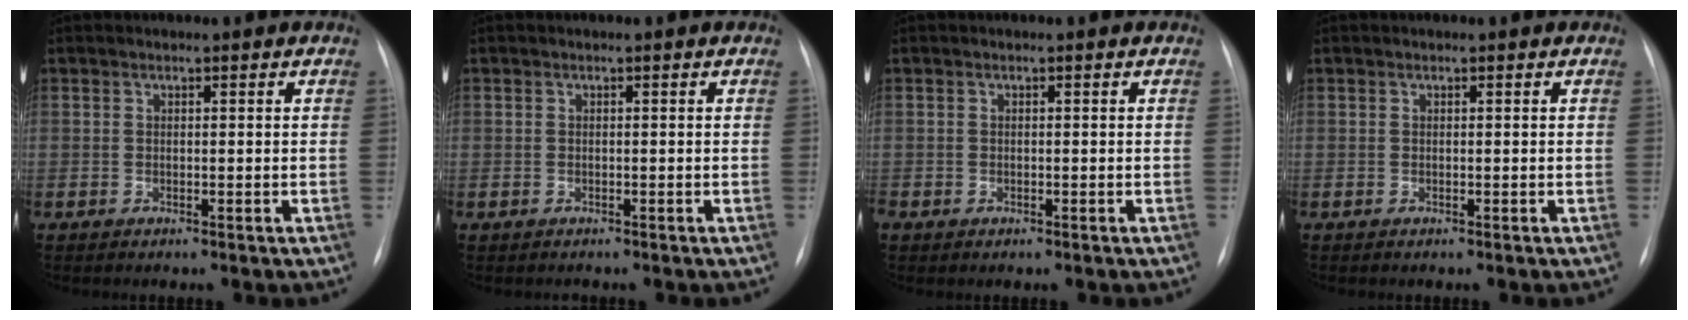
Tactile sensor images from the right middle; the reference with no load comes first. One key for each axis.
{"total": 0.5, "fx": -0.4, "fy": 0.4, "fz": -0.1, "tx": -0.003, "ty": 0.003, "tz": -0.008}
{"total": 0.6, "fx": -0.3, "fy": 0.5, "fz": 0.2, "tx": 0.000, "ty": 0.004, "tz": -0.003}
{"total": 0.0}